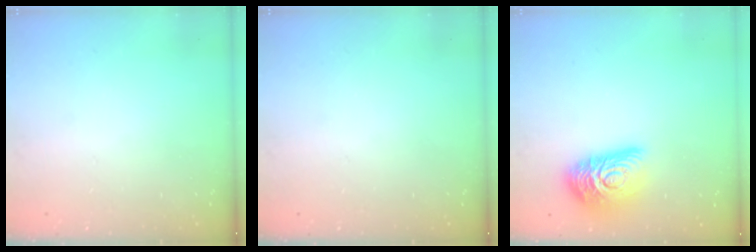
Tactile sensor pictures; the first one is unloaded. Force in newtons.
{"total": 0.0}
{"total": 15.8, "press": 15.7, "slide": 0.8}